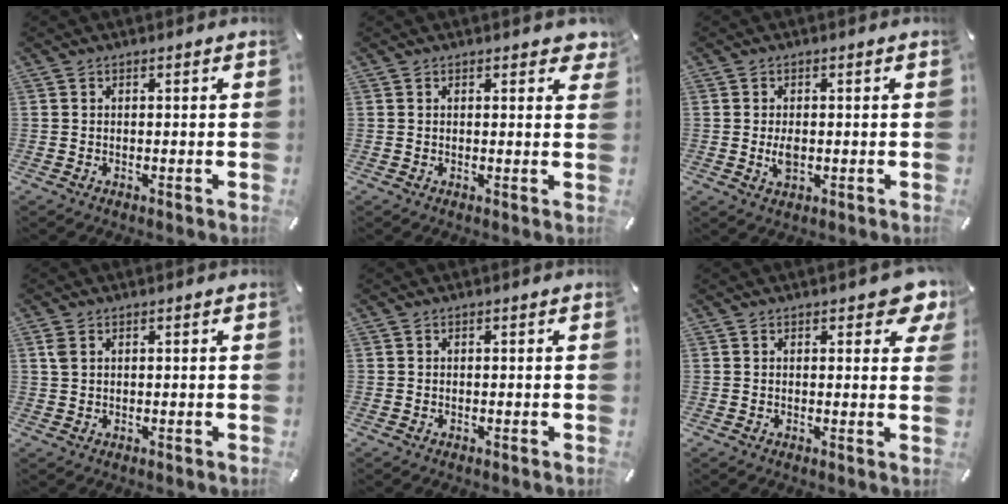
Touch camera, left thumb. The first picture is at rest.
{"total": 1.8, "force": [1.2, 0.9, 0.9], "torque": [0.003, -0.004, 0.016]}
{"total": 3.0, "force": [-0.3, 2.0, 2.2], "torque": [-0.041, -0.003, -0.007]}
{"total": 1.9, "force": [0.8, 1.4, 1.0], "torque": [-0.024, 0.004, 0.015]}
{"total": 0.0}
{"total": 5.6, "force": [3.2, 2.8, 3.6], "torque": [-0.038, -0.011, 0.051]}